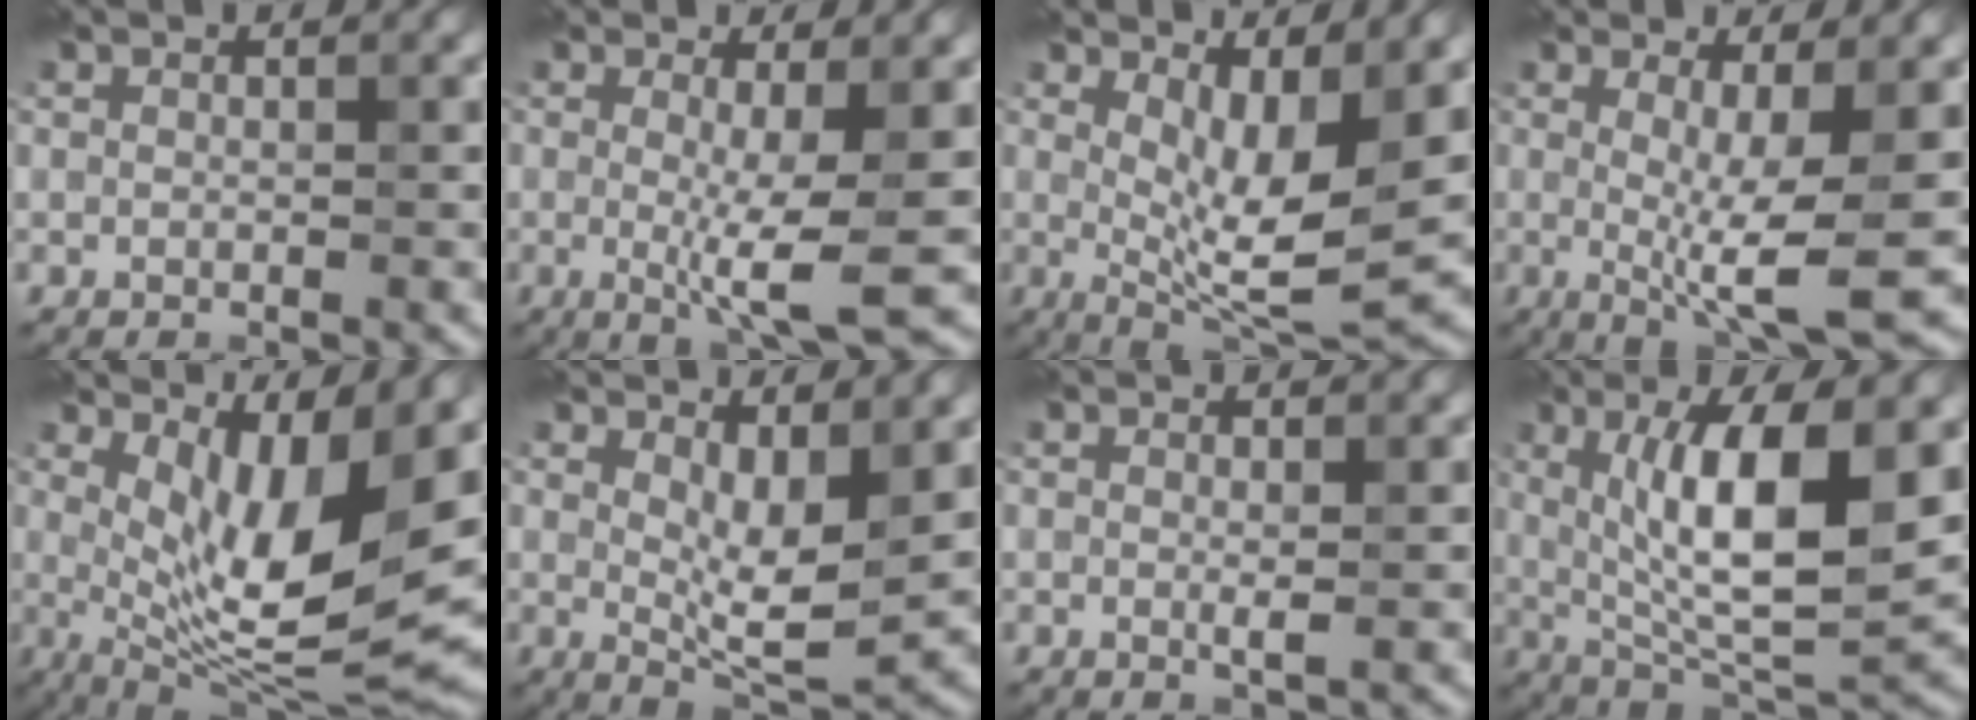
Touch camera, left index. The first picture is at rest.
{"total": 5.1, "force": [-0.3, 0.8, 5.0], "torque": [-0.083, -0.017, -0.005]}
{"total": 7.3, "force": [1.6, 2.2, 6.8], "torque": [-0.114, -0.020, 0.033]}
{"total": 6.9, "force": [-0.5, 1.4, 6.7], "torque": [-0.102, -0.014, -0.006]}
{"total": 10.9, "force": [2.7, 2.9, 10.2], "torque": [-0.164, -0.016, 0.053]}
{"total": 5.1, "force": [1.2, 1.6, 4.7], "torque": [-0.078, -0.017, 0.024]}
{"total": 1.1, "force": [0.0, 0.1, 1.1], "torque": [-0.018, -0.003, -0.001]}
{"total": 9.9, "force": [1.9, 2.7, 9.3], "torque": [-0.145, -0.010, 0.040]}